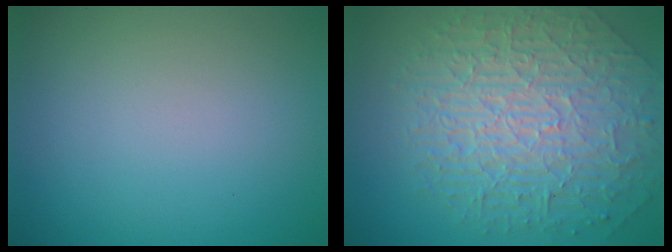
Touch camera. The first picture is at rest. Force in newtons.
{"total": 10.1, "press": 6.6, "slide": 7.6}